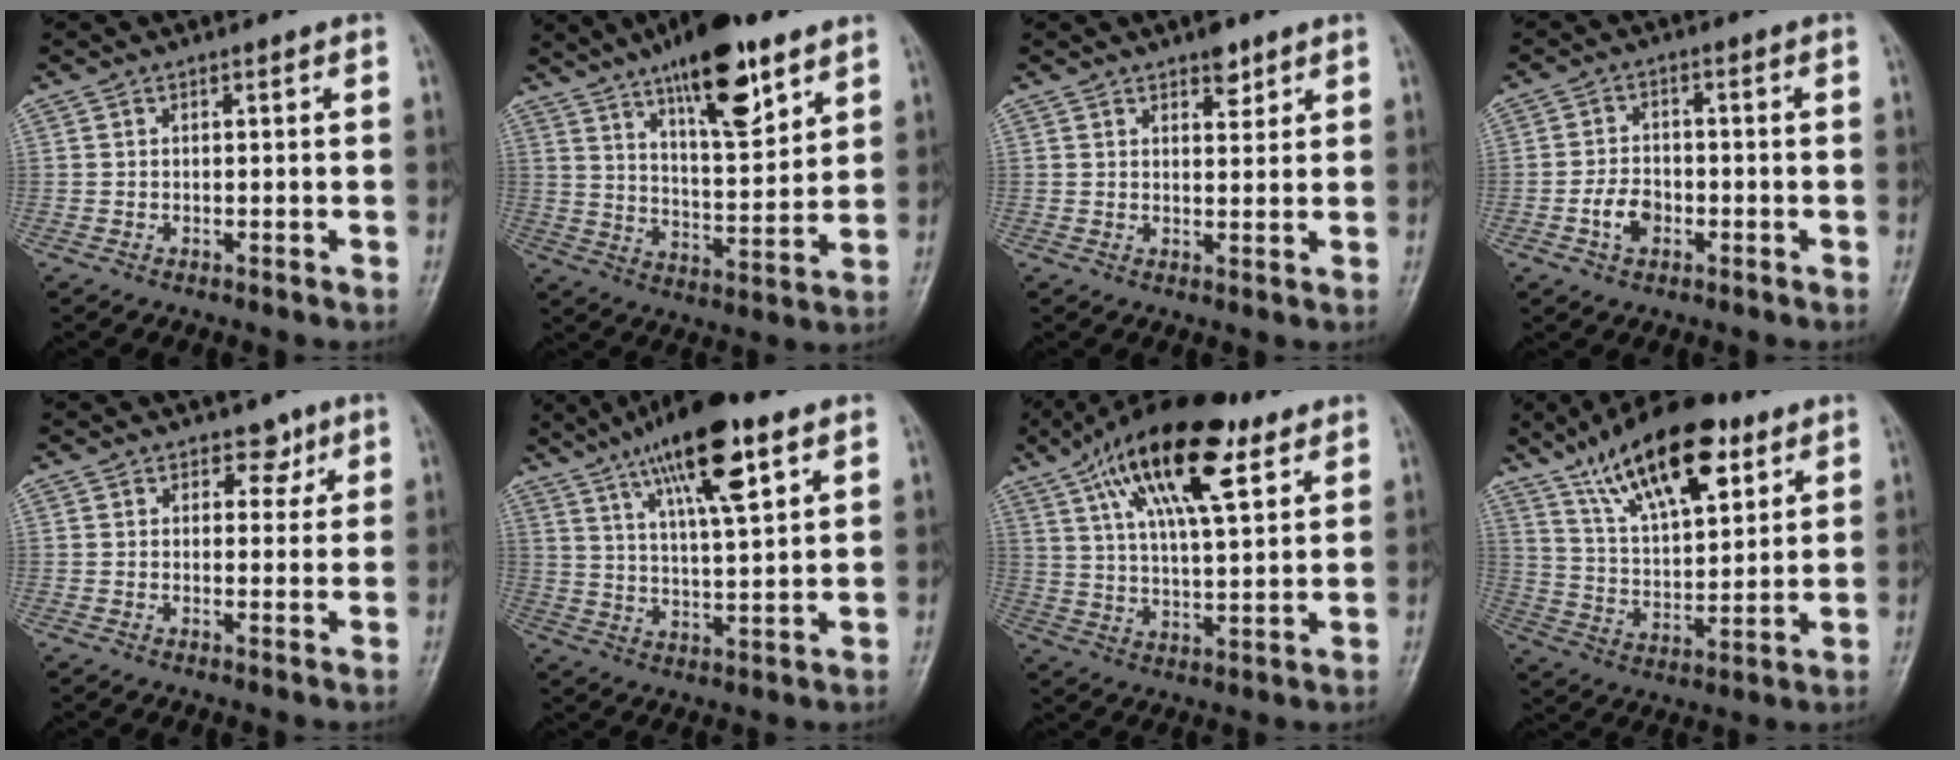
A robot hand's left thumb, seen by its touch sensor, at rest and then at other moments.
{"total": 17.1, "force": [10.5, 5.6, 12.3], "torque": [-0.166, -0.053, 0.173]}
{"total": 1.5, "force": [1.1, 0.6, 0.8], "torque": [-0.006, -0.006, 0.014]}
{"total": 4.9, "force": [-1.8, 3.4, 3.0], "torque": [-0.042, 0.016, -0.037]}
{"total": 3.3, "force": [1.9, 2.4, 1.2], "torque": [0.012, -0.008, 0.022]}
{"total": 16.1, "force": [9.0, 4.2, 12.7], "torque": [-0.200, -0.024, 0.153]}
{"total": 20.6, "force": [10.7, 7.6, 15.9], "torque": [-0.256, -0.016, 0.183]}
{"total": 19.7, "force": [11.4, 8.3, 13.8], "torque": [-0.194, -0.041, 0.201]}